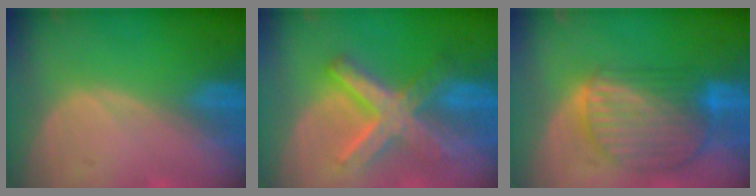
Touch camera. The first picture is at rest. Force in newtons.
{"total": 8.9, "press": 8.9, "slide": 0.7}
{"total": 10.0, "press": 8.6, "slide": 5.2}